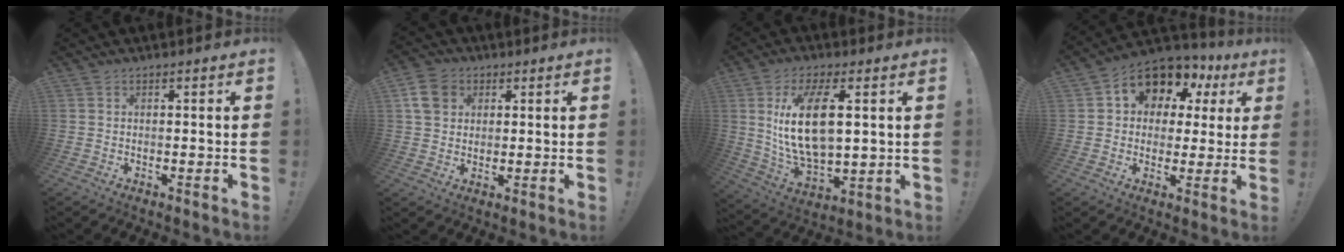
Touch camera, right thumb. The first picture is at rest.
{"total": 8.5, "force": [3.1, 6.9, 3.9], "torque": [-0.056, -0.002, 0.064]}
{"total": 17.3, "force": [4.1, 8.3, 14.7], "torque": [-0.289, -0.015, 0.062]}
{"total": 10.2, "force": [5.9, 7.0, 4.4], "torque": [-0.073, -0.045, 0.108]}